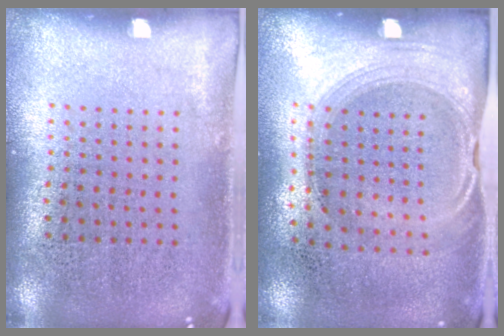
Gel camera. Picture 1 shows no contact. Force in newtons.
{"total": 1.5, "press": 1.2, "slide": 0.8}